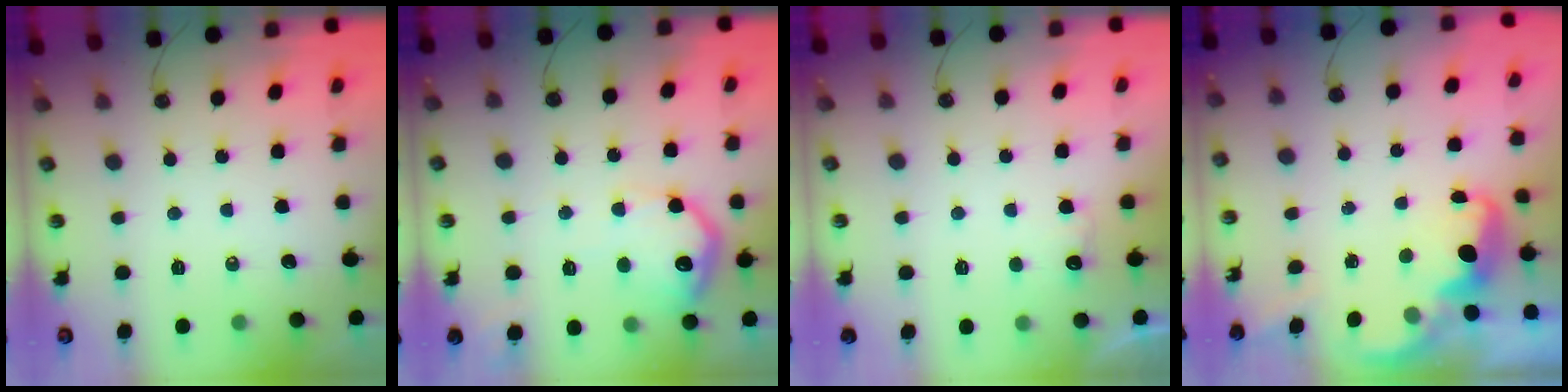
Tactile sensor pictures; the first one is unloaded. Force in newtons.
{"total": 14.8, "press": 14.8, "slide": 0.7}
{"total": 4.7, "press": 4.5, "slide": 1.3}
{"total": 2.8, "press": 2.7, "slide": 0.8}